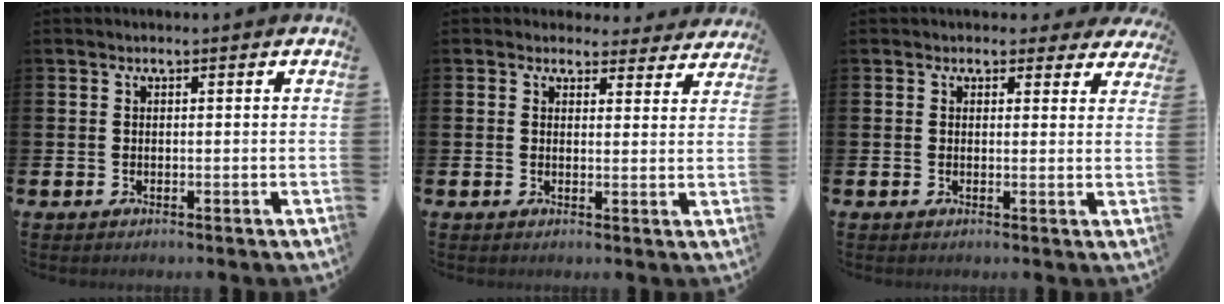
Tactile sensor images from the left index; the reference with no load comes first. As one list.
[{"total": 3.4, "force": [3.1, 1.4, 0.0], "torque": [0.003, -0.016, 0.053]}, {"total": 2.1, "force": [1.8, 1.2, 0.1], "torque": [0.013, -0.006, 0.026]}]